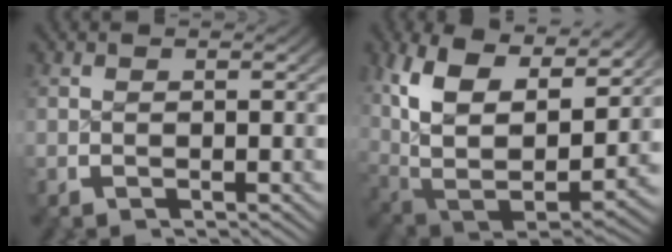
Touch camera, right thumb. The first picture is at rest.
{"total": 14.9, "force": [0.8, 10.4, 10.6], "torque": [-0.274, -0.069, 0.043]}